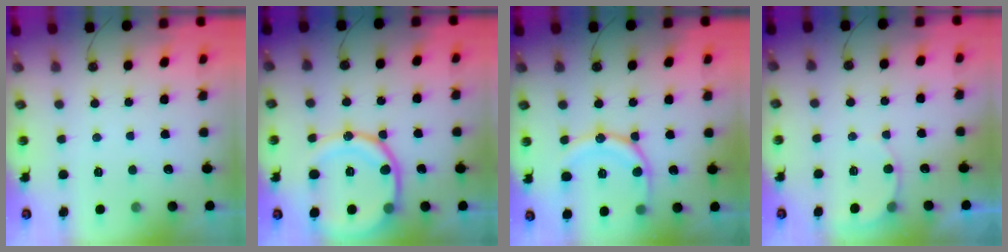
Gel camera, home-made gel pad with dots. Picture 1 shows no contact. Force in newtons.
{"total": 17.3, "press": 17.2, "slide": 1.9}
{"total": 14.9, "press": 14.8, "slide": 1.5}
{"total": 4.8, "press": 4.8, "slide": 0.4}